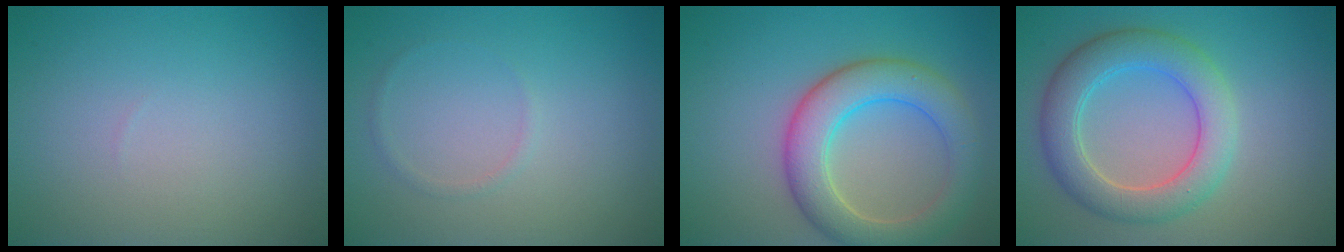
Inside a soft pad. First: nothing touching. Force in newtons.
{"total": 0.6, "press": 0.6, "slide": 0.1}
{"total": 6.3, "press": 6.3, "slide": 0.3}
{"total": 5.6, "press": 5.6, "slide": 0.4}